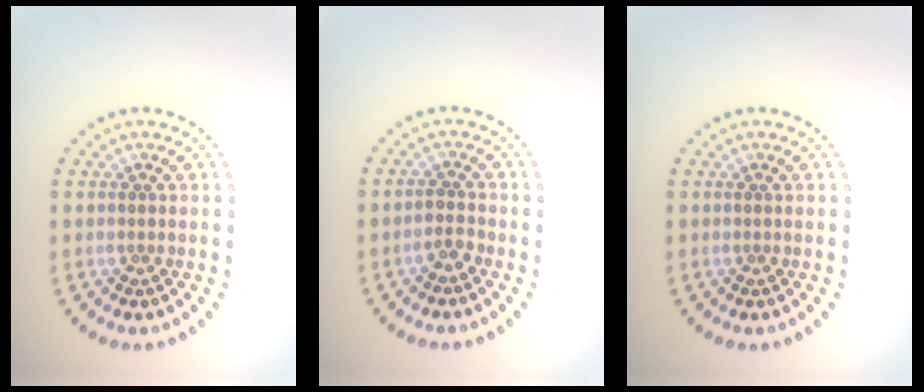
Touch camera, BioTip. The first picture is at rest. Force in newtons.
{"total": 1.2, "press": 1.1, "slide": 0.4}
{"total": 0.0}